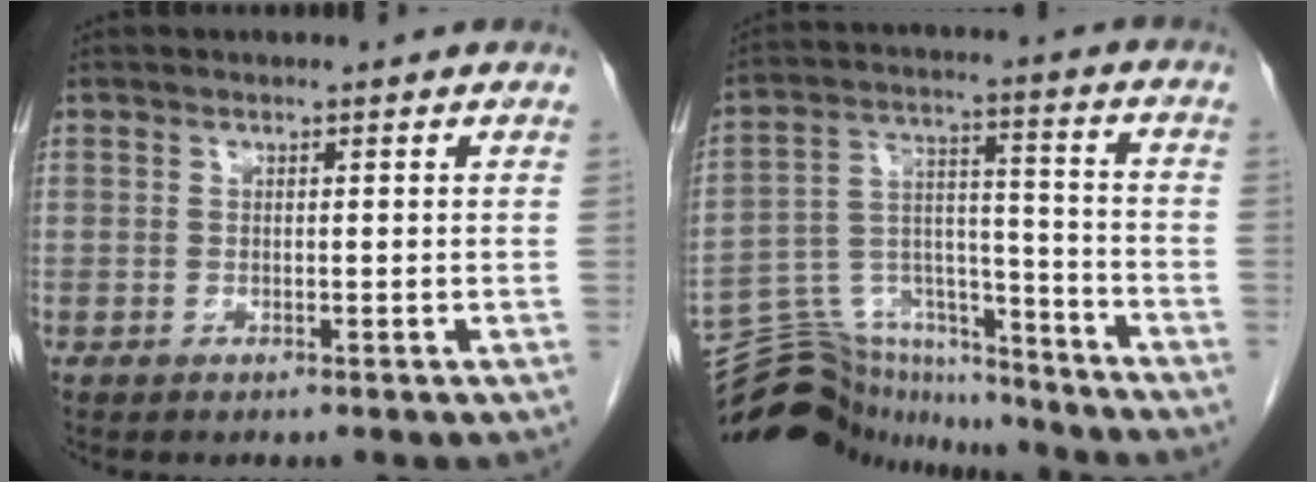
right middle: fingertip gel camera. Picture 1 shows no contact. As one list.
[{"total": 15.7, "force": [-15.1, 4.0, 1.3], "torque": [-0.037, 0.056, -0.248]}]